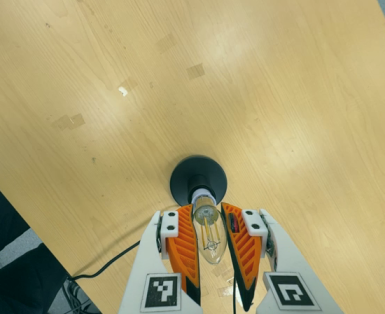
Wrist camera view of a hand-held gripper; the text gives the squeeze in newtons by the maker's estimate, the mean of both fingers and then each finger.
{"total": 23.1, "left": 24.0, "right": 22.3}